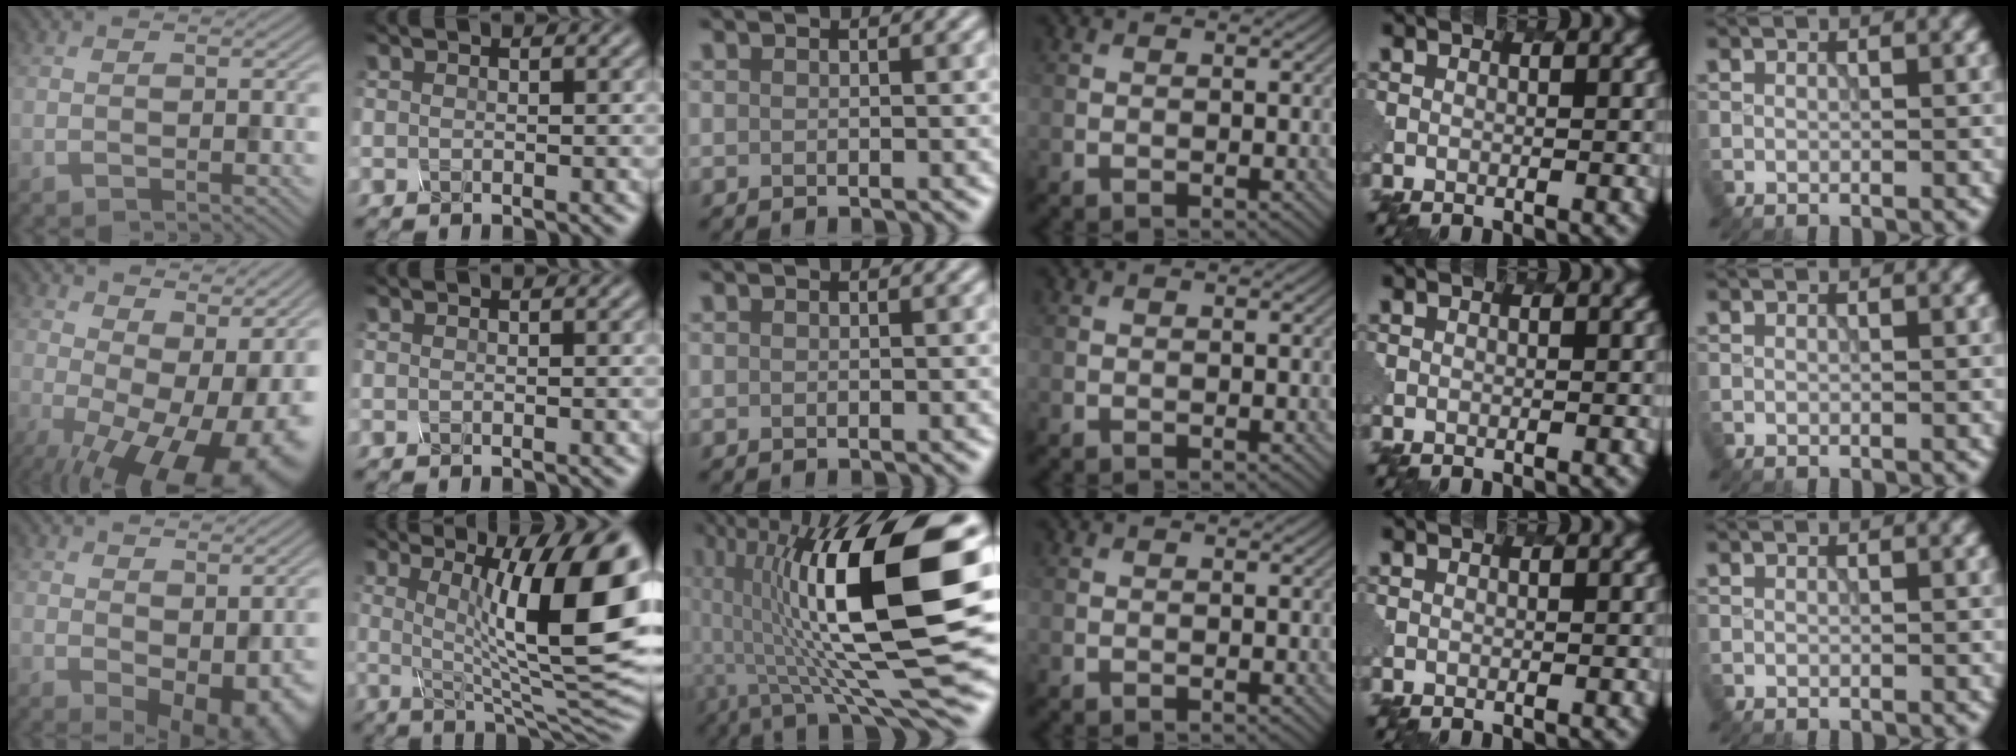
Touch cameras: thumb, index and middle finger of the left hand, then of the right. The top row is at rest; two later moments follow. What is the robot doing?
{"motion": "pour", "object": "mug"}